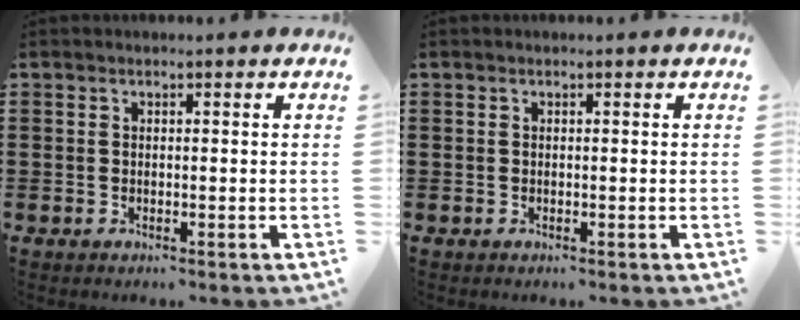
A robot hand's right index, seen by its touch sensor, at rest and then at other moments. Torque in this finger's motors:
{"motor_torque": [0.00, 0.00, 0.00, 0.00]}